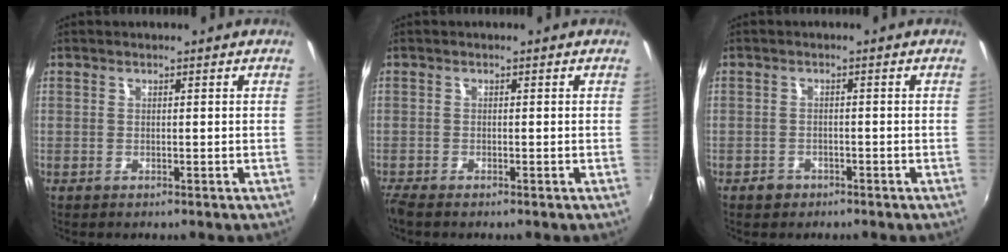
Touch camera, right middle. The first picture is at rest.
{"total": 2.0, "force": [-1.7, 0.4, 1.0], "torque": [-0.022, -0.013, -0.033]}
{"total": 2.2, "force": [-1.4, 1.6, 0.4], "torque": [-0.011, 0.000, -0.022]}